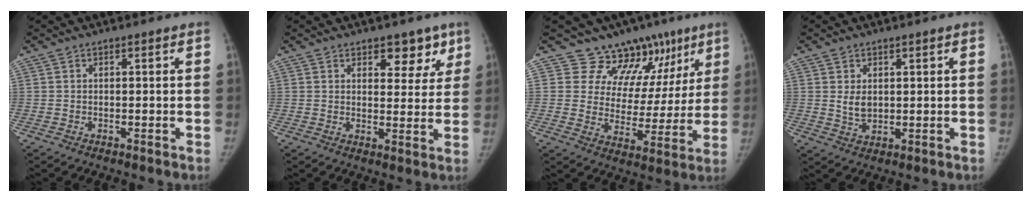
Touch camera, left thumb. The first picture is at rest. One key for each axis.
{"total": 6.5, "fx": 4.2, "fy": 3.8, "fz": 3.2, "tx": 0.001, "ty": -0.022, "tz": 0.055}
{"total": 13.7, "fx": 10.0, "fy": 8.5, "fz": 3.8, "tx": -0.003, "ty": -0.056, "tz": 0.127}
{"total": 3.6, "fx": 0.9, "fy": 2.7, "fz": 2.2, "tx": -0.028, "ty": -0.012, "tz": 0.024}